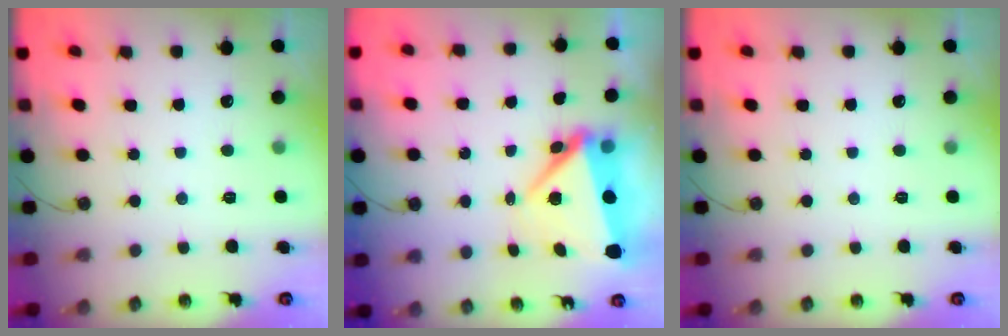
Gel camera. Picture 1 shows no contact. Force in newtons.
{"total": 9.3, "press": 8.2, "slide": 4.3}
{"total": 0.0}